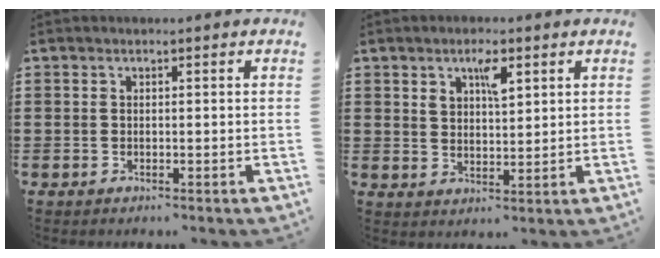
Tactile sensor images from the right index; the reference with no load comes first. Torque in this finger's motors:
{"motor_torque": [0.07, -0.07, 0.21, 0.08]}